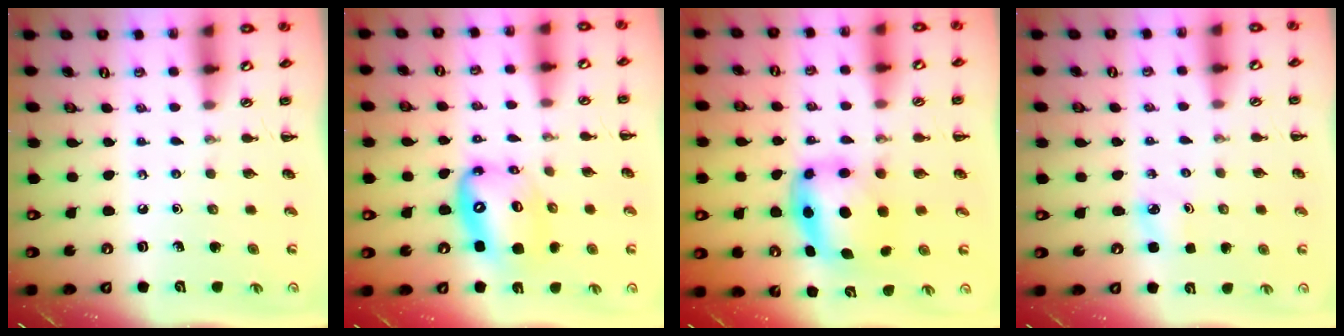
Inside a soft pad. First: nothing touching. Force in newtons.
{"total": 12.7, "press": 12.2, "slide": 3.6}
{"total": 5.6, "press": 5.5, "slide": 1.2}
{"total": 3.3, "press": 3.1, "slide": 1.0}